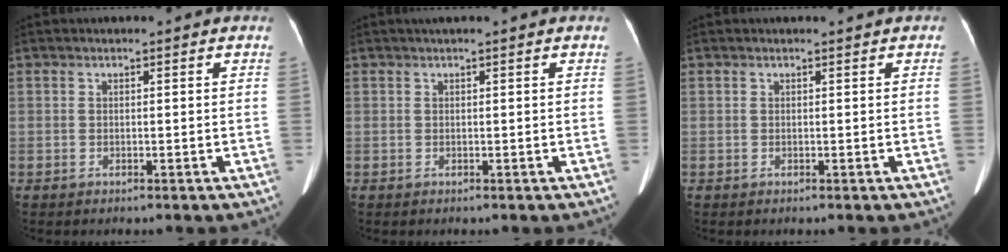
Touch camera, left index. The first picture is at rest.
{"total": 1.5, "force": [1.1, -0.2, 1.0], "torque": [-0.015, 0.019, 0.021]}
{"total": 1.2, "force": [1.1, 0.2, 0.6], "torque": [-0.008, 0.019, 0.012]}